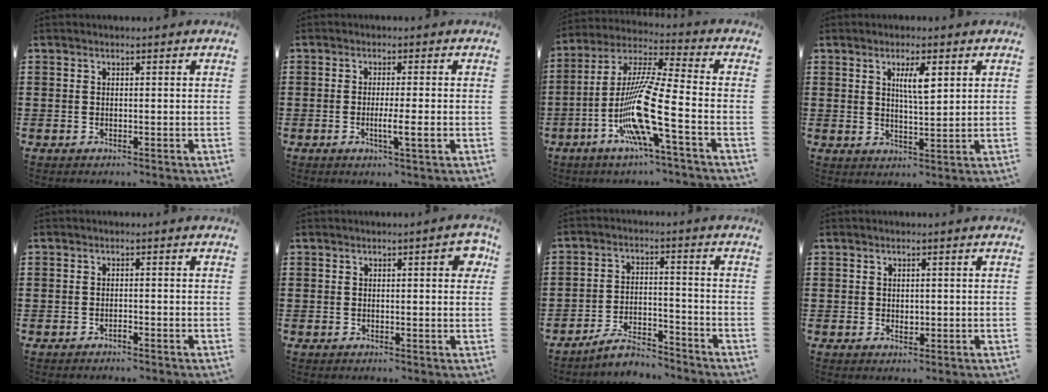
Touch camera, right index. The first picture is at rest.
{"total": 3.8, "force": [-1.1, -0.1, 3.6], "torque": [-0.060, -0.010, -0.020]}
{"total": 13.8, "force": [-5.6, 0.9, 12.6], "torque": [-0.270, -0.023, -0.117]}
{"total": 4.2, "force": [1.7, 1.0, 3.7], "torque": [-0.069, 0.003, 0.025]}
{"total": 0.7, "force": [-0.7, 0.0, 0.3], "torque": [-0.007, 0.000, -0.014]}
{"total": 3.2, "force": [0.9, 0.8, 3.0], "torque": [-0.042, 0.000, 0.010]}
{"total": 7.9, "force": [-7.1, 1.3, 3.2], "torque": [-0.062, 0.013, -0.136]}
{"total": 0.9, "force": [0.2, 0.7, 0.5], "torque": [-0.011, 0.003, 0.003]}